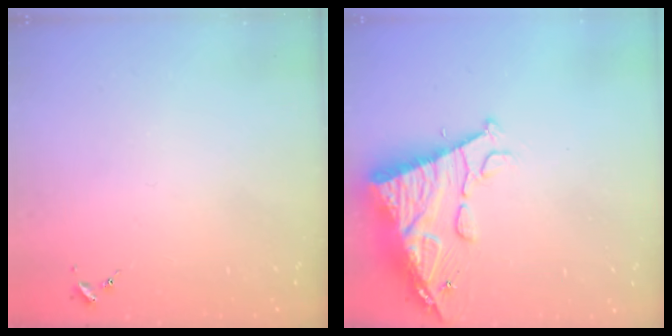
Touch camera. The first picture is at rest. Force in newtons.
{"total": 14.9, "press": 14.8, "slide": 1.5}